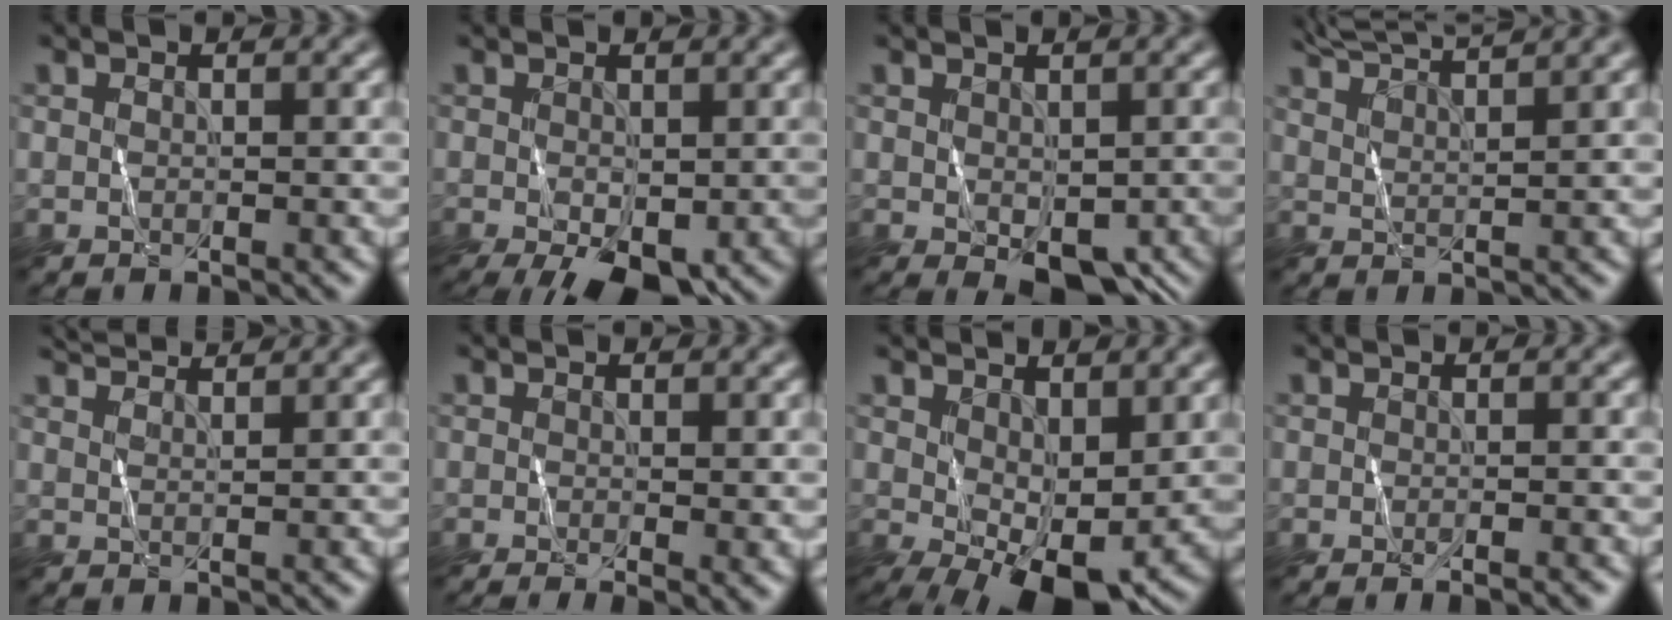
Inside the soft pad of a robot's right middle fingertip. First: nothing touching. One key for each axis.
{"total": 5.1, "fx": -1.9, "fy": 2.6, "fz": 4.0, "tx": -0.089, "ty": -0.003, "tz": -0.025}
{"total": 4.5, "fx": -0.7, "fy": 2.7, "fz": 3.6, "tx": -0.064, "ty": -0.012, "tz": -0.001}
{"total": 6.4, "fx": 5.6, "fy": 1.0, "fz": 3.0, "tx": -0.044, "ty": 0.029, "tz": 0.064}
{"total": 3.5, "fx": 3.3, "fy": 0.2, "fz": 1.1, "tx": -0.014, "ty": 0.014, "tz": 0.046}
{"total": 1.3, "fx": 0.0, "fy": 0.2, "fz": 1.3, "tx": -0.015, "ty": -0.003, "tz": 0.000}
{"total": 8.5, "fx": -0.8, "fy": 4.2, "fz": 7.3, "tx": -0.128, "ty": -0.012, "tz": -0.001}
{"total": 1.0, "fx": -0.9, "fy": 0.0, "fz": 0.5, "tx": -0.004, "ty": -0.001, "tz": -0.016}